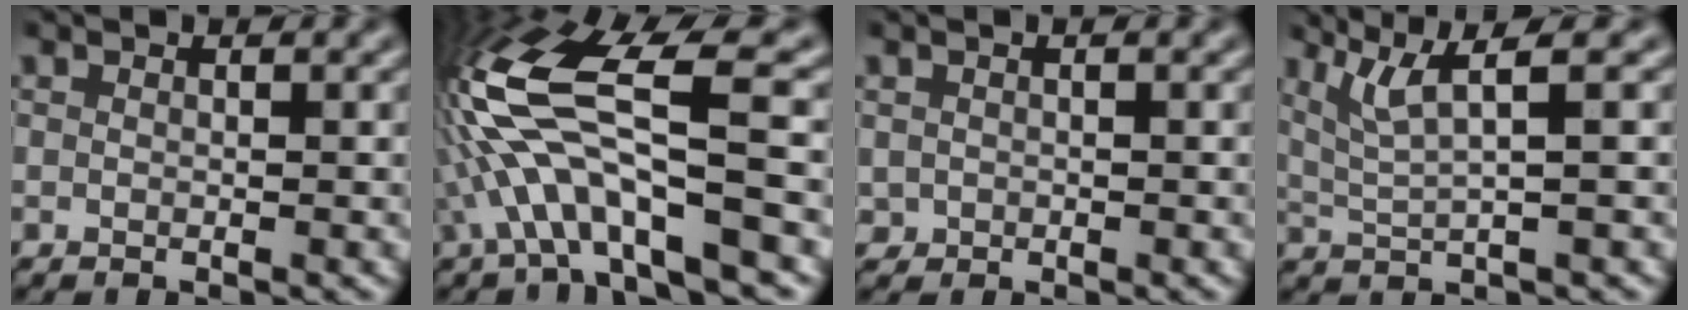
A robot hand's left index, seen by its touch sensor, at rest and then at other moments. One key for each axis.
{"total": 11.3, "fx": -1.2, "fy": 3.2, "fz": 10.8, "tx": -0.227, "ty": 0.020, "tz": -0.022}
{"total": 0.8, "fx": 0.0, "fy": 0.8, "fz": 0.1, "tx": -0.003, "ty": -0.004, "tz": 0.002}
{"total": 3.9, "fx": 2.1, "fy": 0.6, "fz": 3.2, "tx": -0.062, "ty": 0.004, "tz": 0.047}